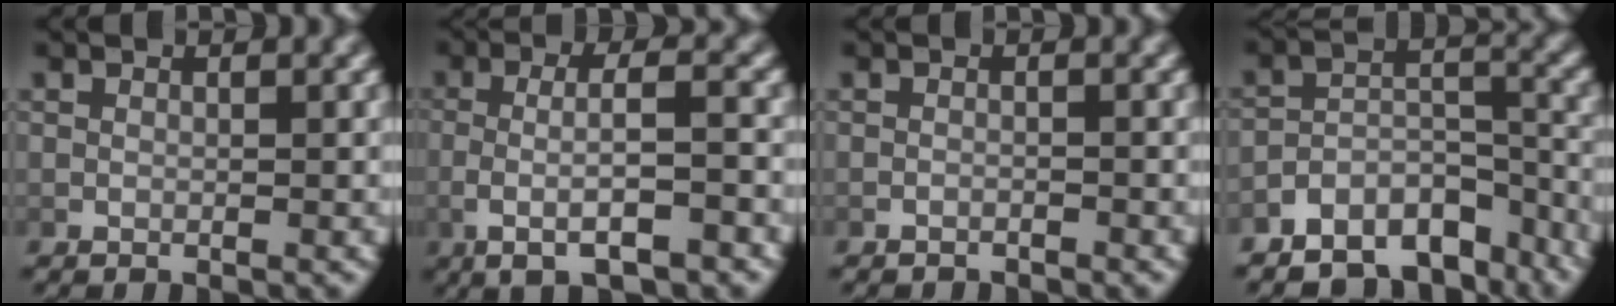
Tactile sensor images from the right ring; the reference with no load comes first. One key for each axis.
{"total": 4.9, "fx": -1.4, "fy": 1.5, "fz": 4.5, "tx": -0.083, "ty": 0.000, "tz": -0.019}
{"total": 1.2, "fx": -1.2, "fy": 0.0, "fz": 0.0, "tx": -0.007, "ty": -0.004, "tz": -0.017}
{"total": 9.3, "fx": -7.2, "fy": 4.4, "fz": 3.9, "tx": -0.047, "ty": -0.013, "tz": -0.112}